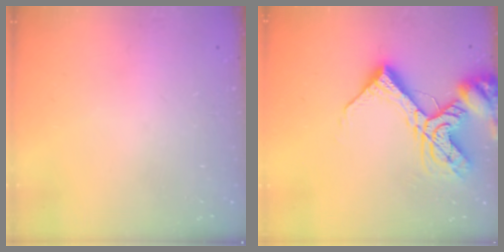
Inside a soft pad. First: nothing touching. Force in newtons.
{"total": 17.0, "press": 16.9, "slide": 2.1}